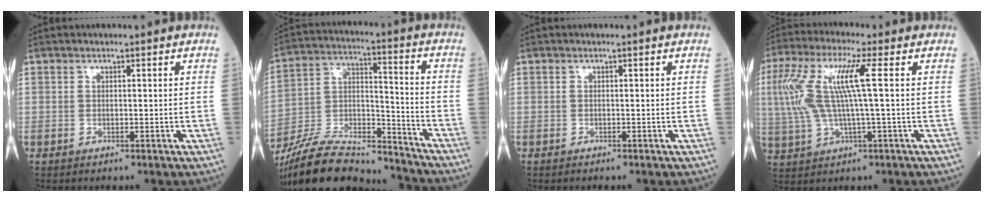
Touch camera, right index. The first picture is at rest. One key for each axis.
{"total": 20.7, "fx": -18.9, "fy": 3.6, "fz": 7.5, "tx": -0.166, "ty": 0.000, "tz": -0.328}
{"total": 0.0}
{"total": 11.4, "fx": 2.0, "fy": 1.0, "fz": 11.2, "tx": -0.255, "ty": 0.025, "tz": 0.037}